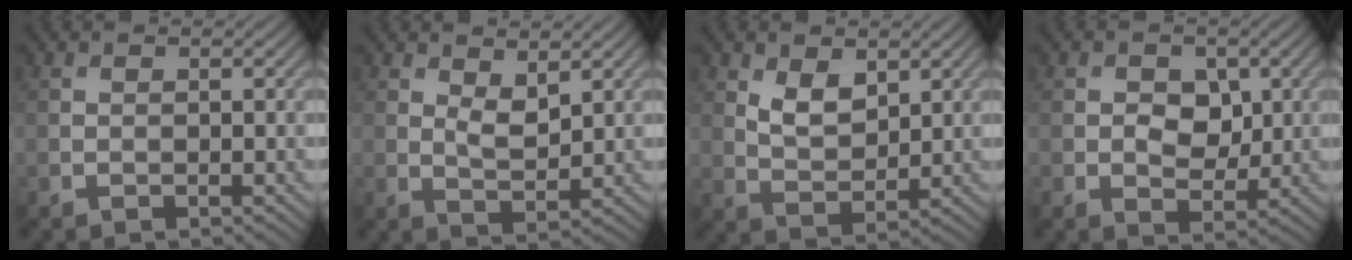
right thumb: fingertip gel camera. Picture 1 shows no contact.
{"total": 3.3, "force": [1.8, 1.4, 2.4], "torque": [-0.052, -0.008, 0.037]}
{"total": 4.5, "force": [2.2, 2.5, 3.0], "torque": [-0.065, -0.008, 0.045]}
{"total": 4.3, "force": [0.6, 3.1, 2.8], "torque": [-0.044, -0.006, -0.001]}